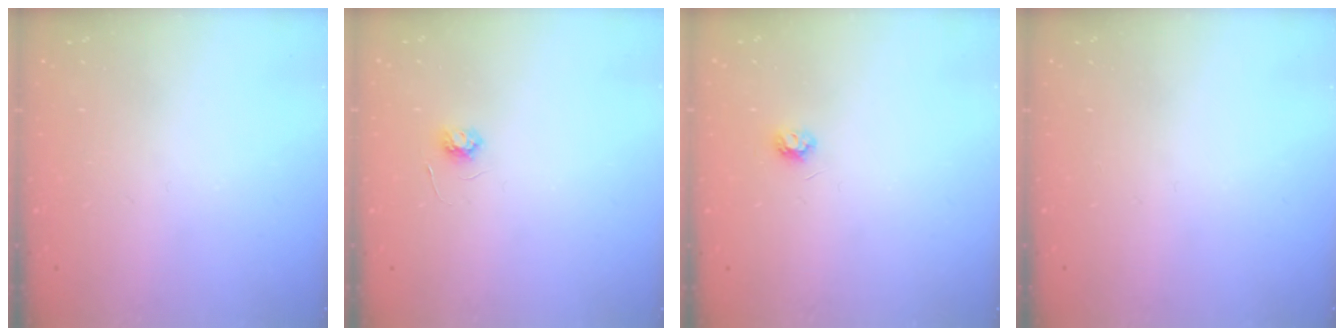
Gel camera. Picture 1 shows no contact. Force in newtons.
{"total": 3.6, "press": 3.6, "slide": 0.5}
{"total": 4.2, "press": 4.2, "slide": 0.6}
{"total": 0.0}